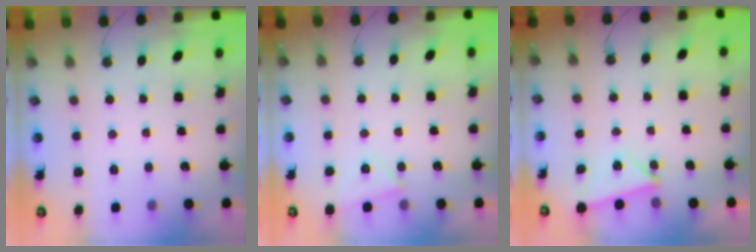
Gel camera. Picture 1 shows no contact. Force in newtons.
{"total": 4.4, "press": 3.9, "slide": 2.0}
{"total": 2.3, "press": 2.1, "slide": 1.0}